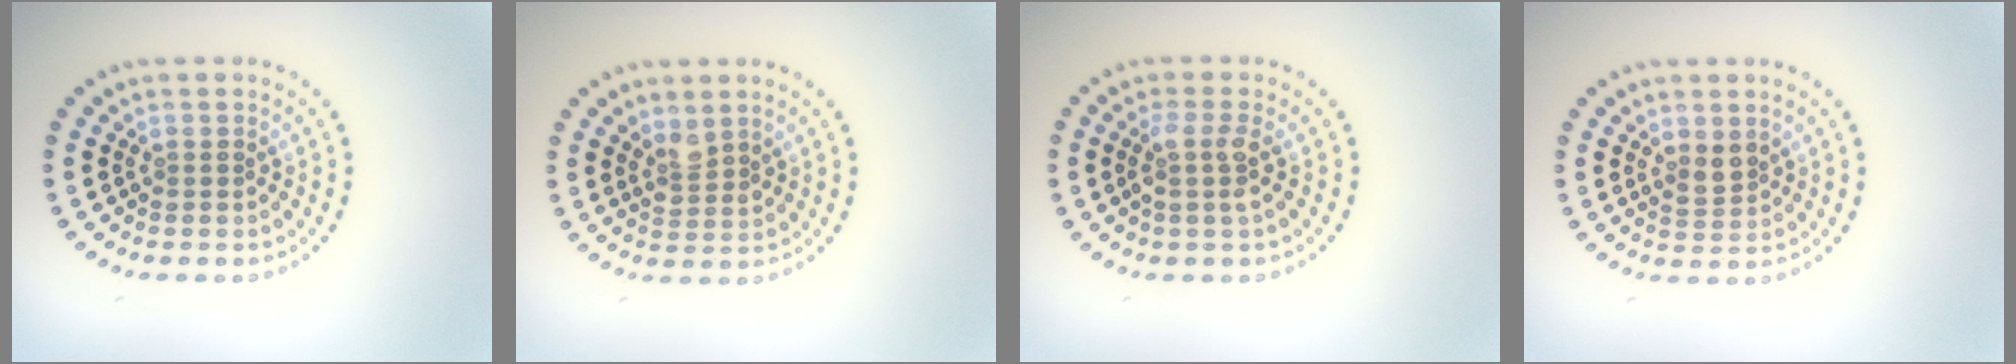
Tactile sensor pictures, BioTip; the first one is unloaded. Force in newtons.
{"total": 1.8, "press": 1.5, "slide": 1.1}
{"total": 2.0, "press": 1.6, "slide": 1.2}
{"total": 1.7, "press": 1.4, "slide": 0.8}